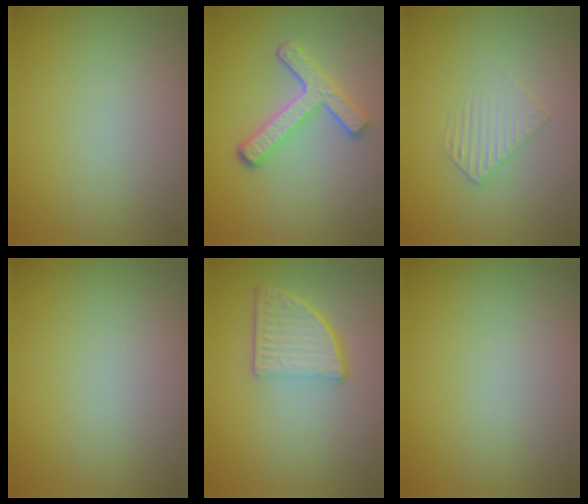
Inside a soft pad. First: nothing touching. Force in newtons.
{"total": 4.7, "press": 3.4, "slide": 3.2}
{"total": 1.3, "press": 0.6, "slide": 1.1}
{"total": 0.0}
{"total": 4.6, "press": 3.3, "slide": 3.2}
{"total": 0.0}